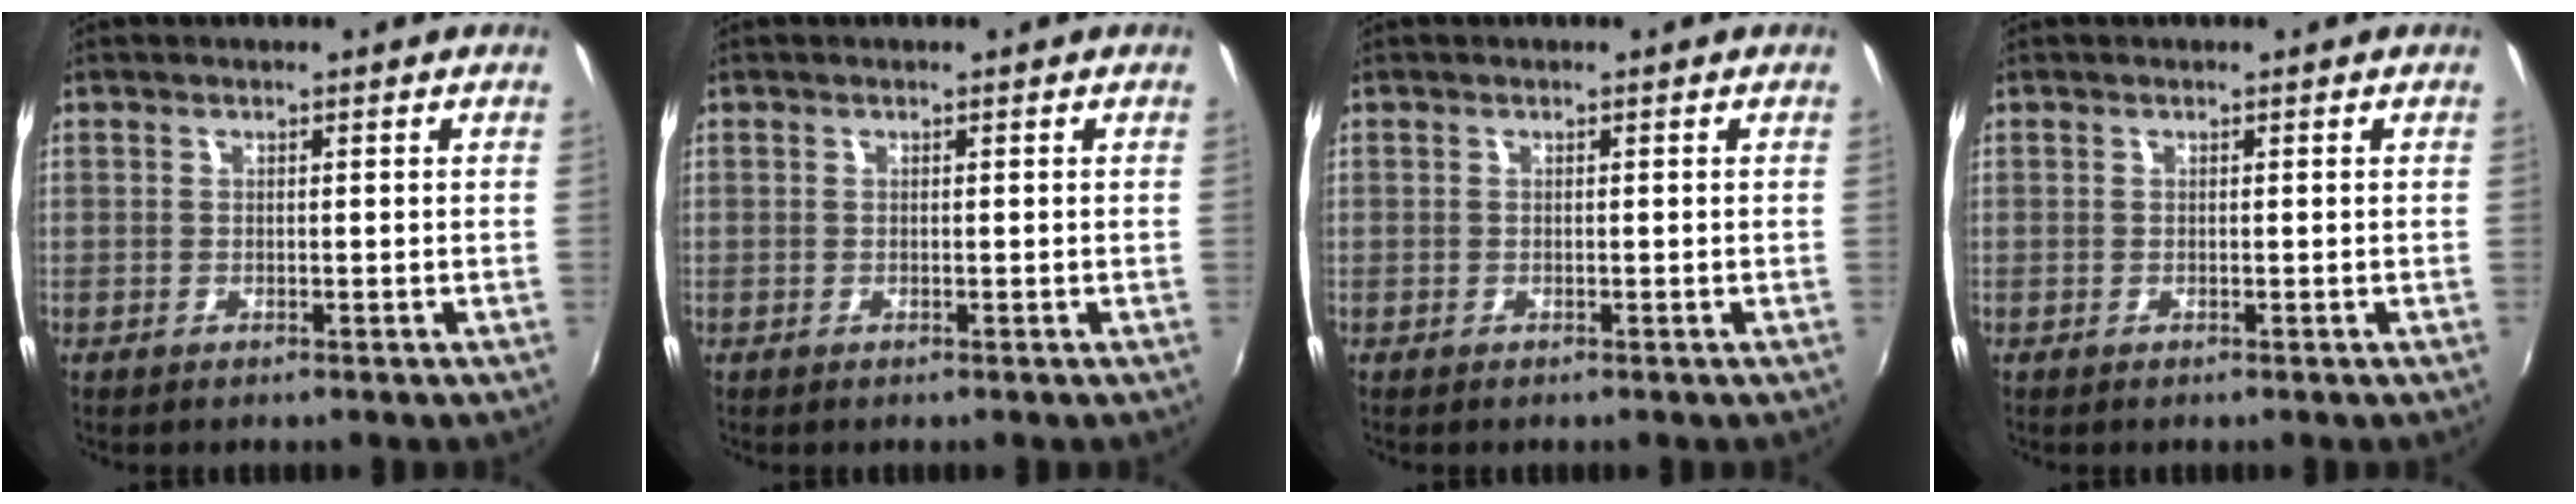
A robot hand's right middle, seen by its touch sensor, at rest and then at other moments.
{"total": 0.0}
{"total": 0.0}
{"total": 0.0}